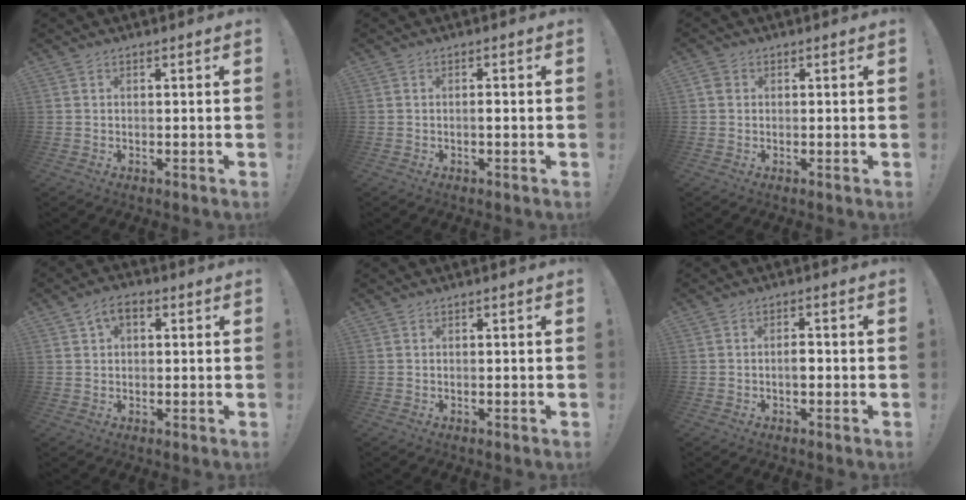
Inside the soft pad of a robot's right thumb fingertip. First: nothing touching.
{"total": 1.2, "force": [-0.6, 0.2, 1.0], "torque": [-0.012, 0.000, -0.013]}
{"total": 2.0, "force": [0.6, 1.8, 0.8], "torque": [-0.010, 0.003, 0.011]}
{"total": 4.9, "force": [1.9, 3.2, 3.2], "torque": [-0.050, 0.001, 0.034]}
{"total": 0.0}
{"total": 2.9, "force": [-0.7, 1.6, 2.3], "torque": [-0.035, 0.005, -0.014]}